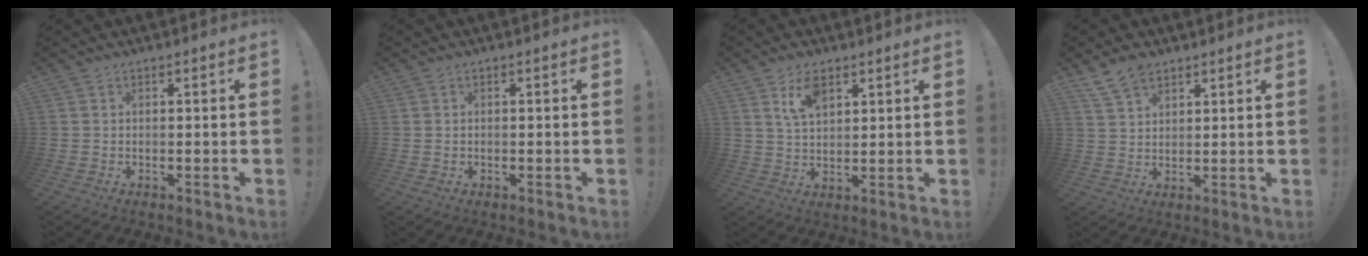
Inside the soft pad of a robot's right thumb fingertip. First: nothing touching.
{"total": 0.5, "force": [0.0, 0.5, -0.1], "torque": [-0.004, 0.004, 0.001]}
{"total": 7.6, "force": [4.3, 3.9, 5.0], "torque": [-0.085, -0.011, 0.078]}
{"total": 7.2, "force": [5.3, 3.9, 2.8], "torque": [-0.046, -0.024, 0.101]}